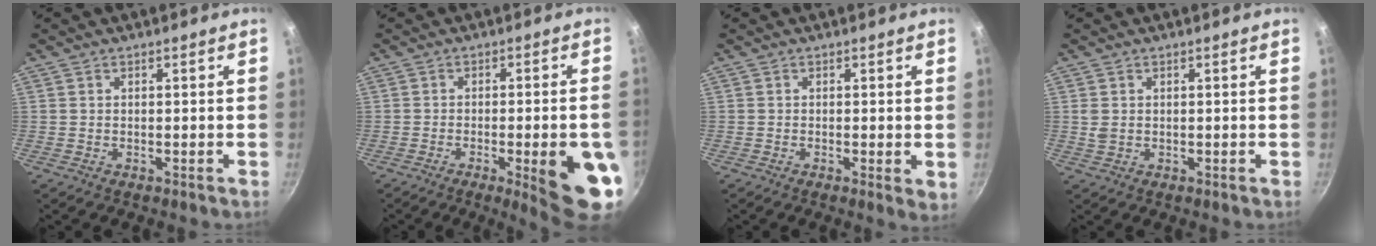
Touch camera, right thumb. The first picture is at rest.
{"total": 14.0, "force": [-4.0, 3.3, 13.0], "torque": [-0.138, 0.011, -0.046]}
{"total": 2.5, "force": [-0.2, 0.8, 2.4], "torque": [-0.031, -0.009, -0.005]}
{"total": 1.7, "force": [0.3, 1.3, 1.1], "torque": [-0.021, 0.001, 0.008]}